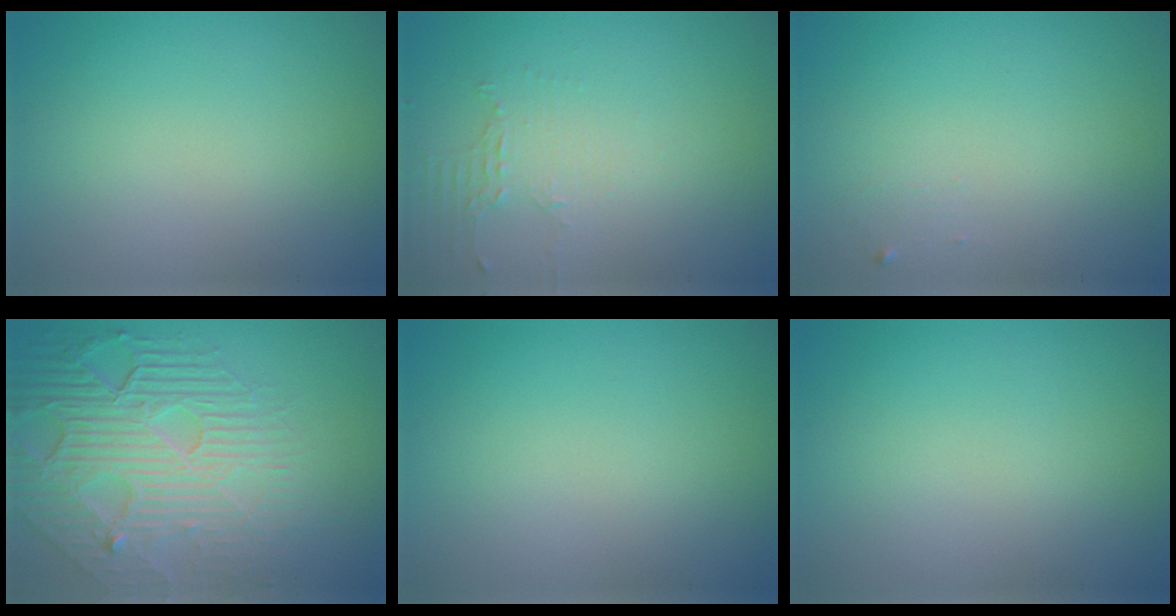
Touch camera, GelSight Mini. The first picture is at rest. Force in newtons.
{"total": 2.0, "press": 1.5, "slide": 1.3}
{"total": 0.6, "press": 0.6, "slide": 0.1}
{"total": 8.6, "press": 5.8, "slide": 6.4}
{"total": 0.0}
{"total": 0.0}